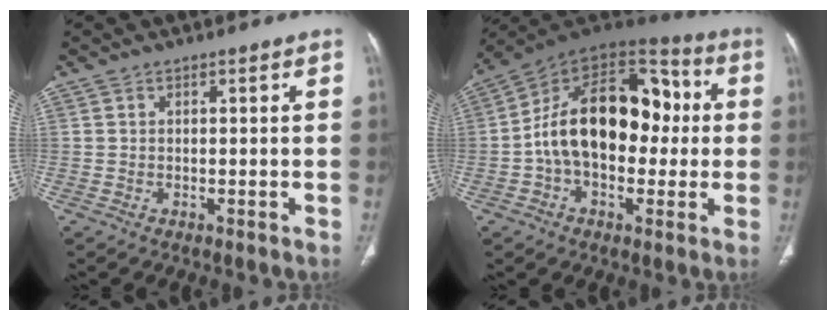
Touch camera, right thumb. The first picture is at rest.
{"total": 22.2, "force": [0.2, 14.0, 17.1], "torque": [-0.254, 0.049, -0.002]}